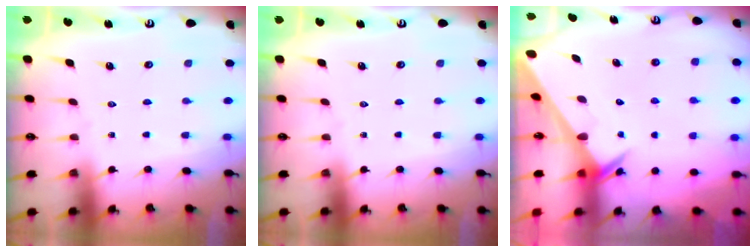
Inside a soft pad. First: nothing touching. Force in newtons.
{"total": 0.0}
{"total": 2.1, "press": 2.1, "slide": 0.1}